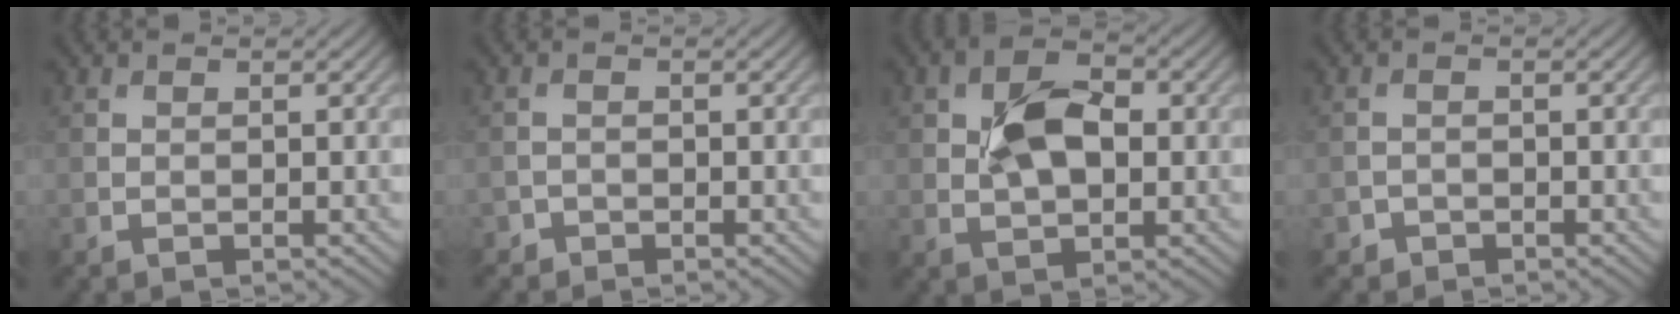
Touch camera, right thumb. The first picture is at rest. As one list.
[{"total": 1.1, "force": [-0.9, 0.6, -0.1], "torque": [0.005, 0.001, -0.019]}, {"total": 7.0, "force": [0.8, 4.2, 5.5], "torque": [-0.101, 0.005, 0.011]}, {"total": 1.3, "force": [-0.9, 0.8, 0.0], "torque": [0.004, 0.001, -0.020]}]